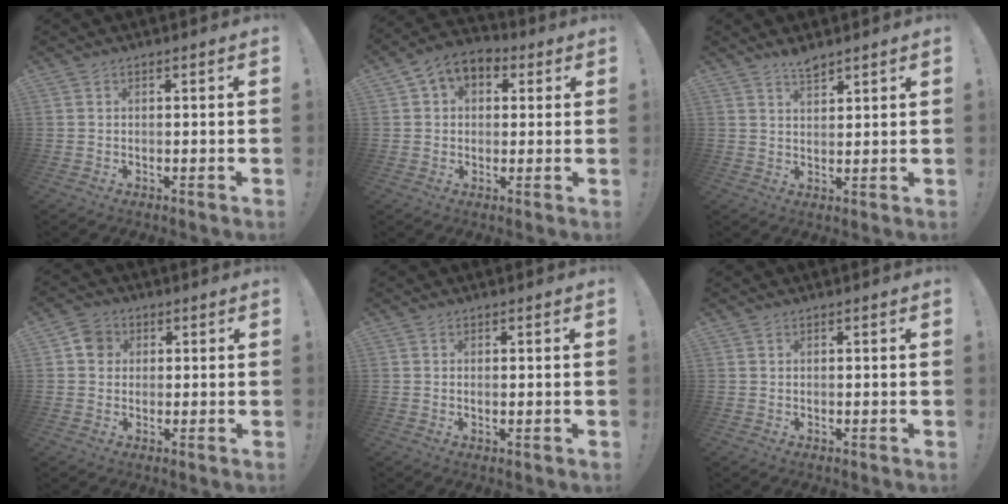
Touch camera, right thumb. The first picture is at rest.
{"total": 6.1, "force": [2.1, 4.9, 2.8], "torque": [-0.041, -0.003, 0.042]}
{"total": 3.8, "force": [3.3, 1.0, 1.5], "torque": [-0.027, -0.020, 0.059]}
{"total": 5.4, "force": [1.1, 4.8, 2.2], "torque": [-0.026, 0.010, 0.021]}
{"total": 1.0, "force": [0.6, 0.2, 0.8], "torque": [-0.007, -0.003, 0.010]}
{"total": 0.0}